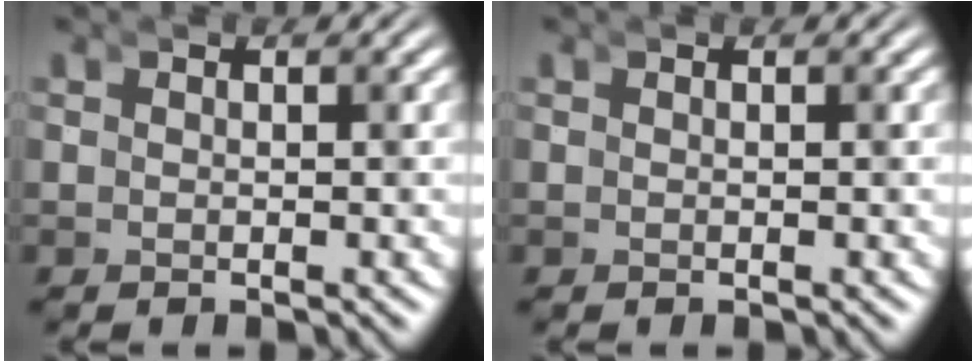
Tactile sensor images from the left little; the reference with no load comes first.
{"total": 0.0}